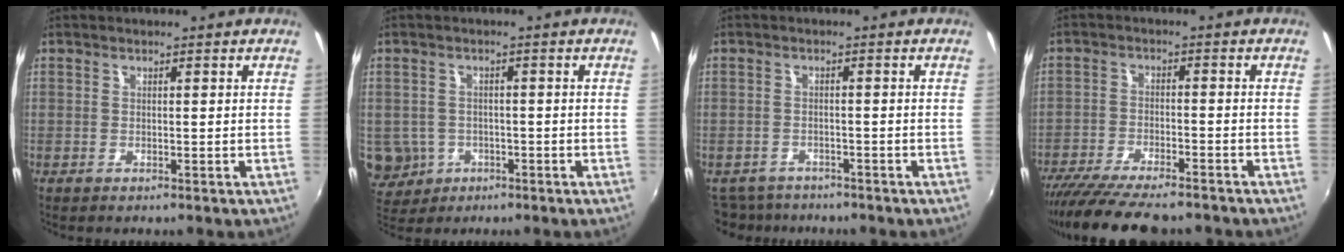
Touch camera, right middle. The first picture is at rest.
{"total": 6.5, "force": [-1.9, 5.9, 1.8], "torque": [-0.055, 0.001, -0.019]}
{"total": 6.4, "force": [-5.6, 2.8, 1.3], "torque": [-0.043, -0.010, -0.089]}
{"total": 14.2, "force": [-12.1, 2.9, 6.9], "torque": [-0.147, -0.039, -0.197]}